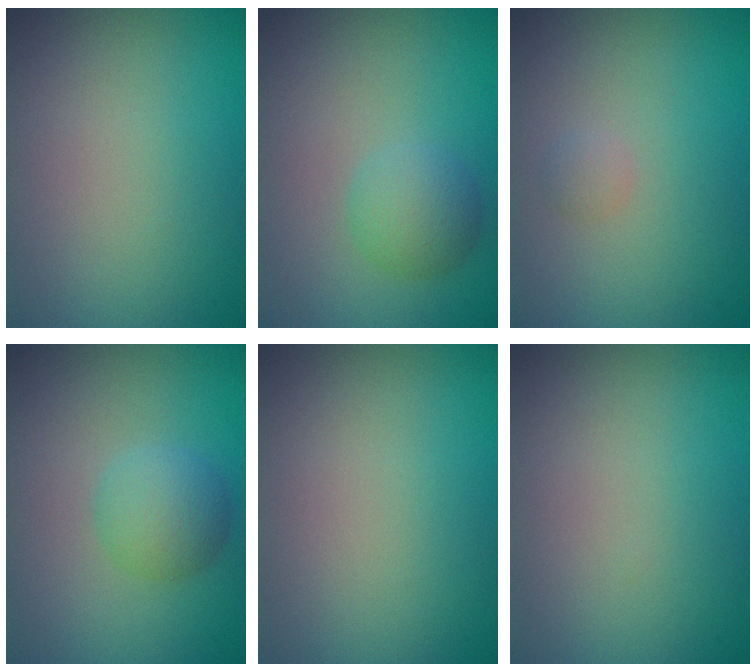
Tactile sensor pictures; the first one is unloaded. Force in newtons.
{"total": 2.8, "press": 2.8, "slide": 0.1}
{"total": 0.8, "press": 0.8, "slide": 0.0}
{"total": 3.0, "press": 3.0, "slide": 0.1}
{"total": 0.0}
{"total": 0.0}